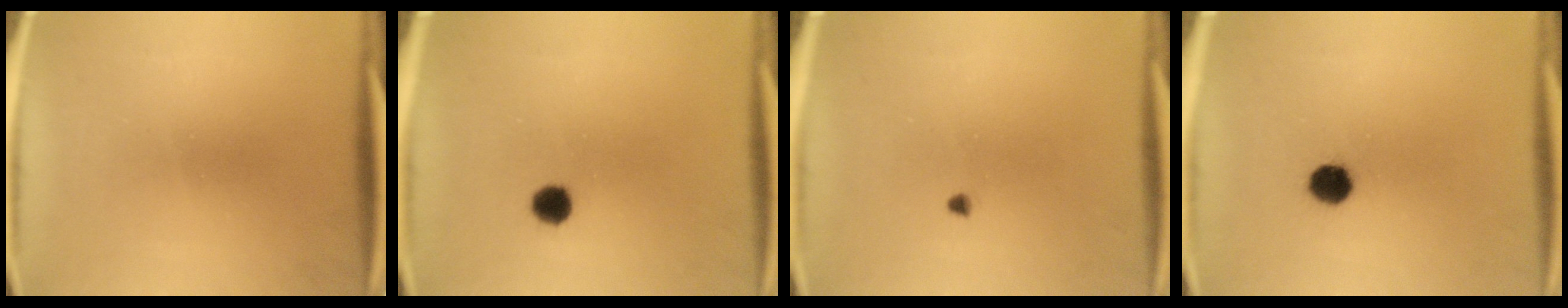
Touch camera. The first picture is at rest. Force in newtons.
{"total": 2.8}
{"total": 0.7}
{"total": 4.7}